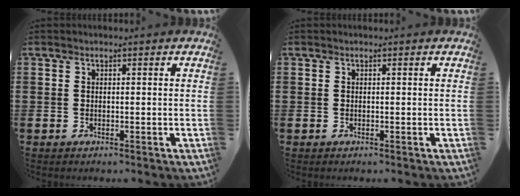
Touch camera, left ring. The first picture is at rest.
{"total": 0.0}